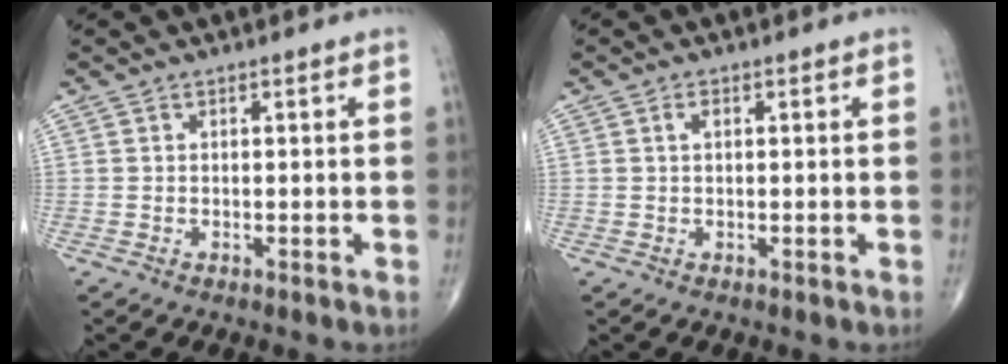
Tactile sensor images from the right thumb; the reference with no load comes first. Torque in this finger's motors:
{"motor_torque": [0.05, 0.60, 0.16, 0.08, -0.02]}